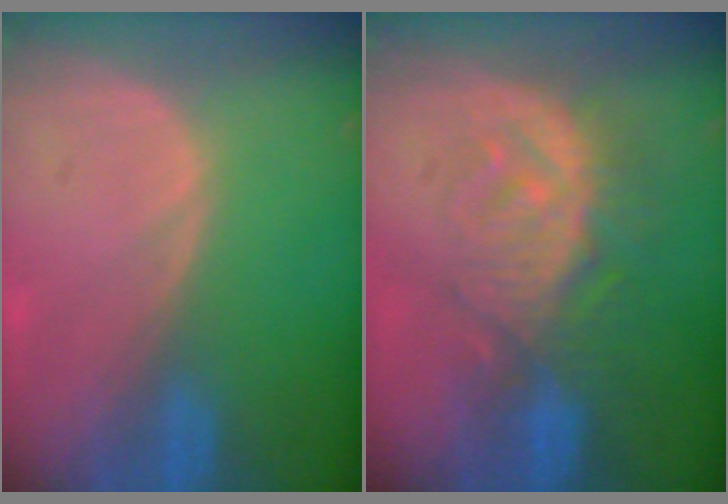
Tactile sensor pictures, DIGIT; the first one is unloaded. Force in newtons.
{"total": 9.2, "press": 8.3, "slide": 4.0}